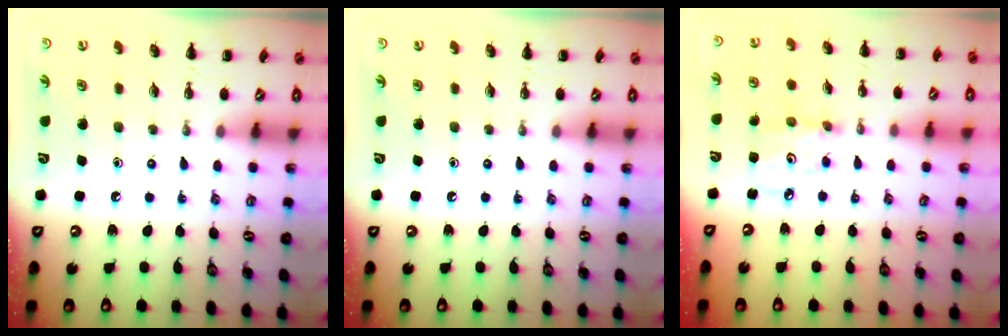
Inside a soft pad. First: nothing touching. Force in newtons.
{"total": 0.0}
{"total": 4.6, "press": 4.6, "slide": 0.5}